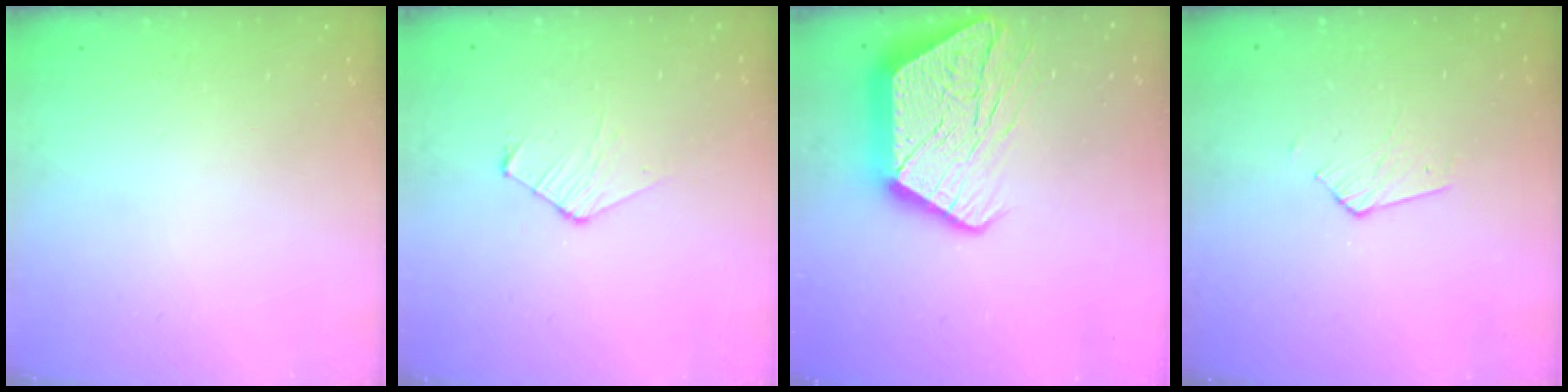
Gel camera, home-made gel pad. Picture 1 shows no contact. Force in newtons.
{"total": 6.5, "press": 6.4, "slide": 0.7}
{"total": 20.1, "press": 20.0, "slide": 1.3}
{"total": 2.7, "press": 2.7, "slide": 0.2}